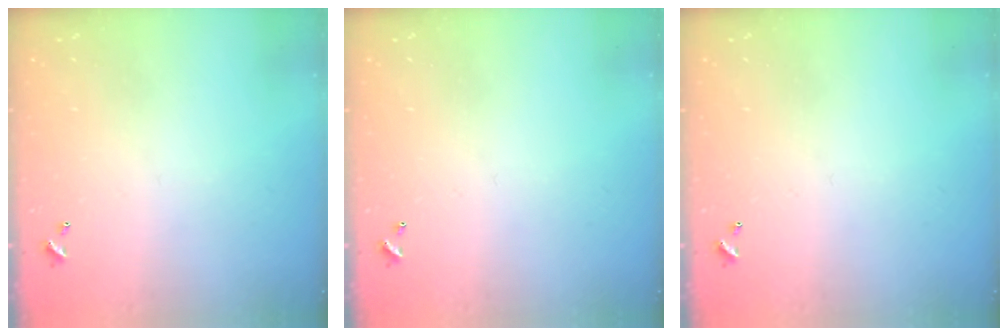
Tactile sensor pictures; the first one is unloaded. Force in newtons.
{"total": 0.0}
{"total": 0.0}